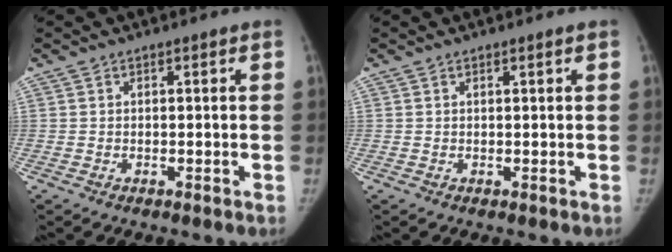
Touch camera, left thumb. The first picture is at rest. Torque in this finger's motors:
{"motor_torque": [-0.17, -0.02, -0.24, 0.51, -0.06]}